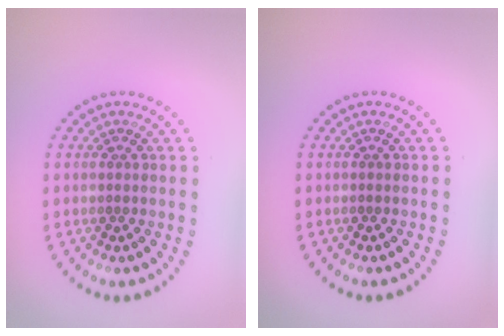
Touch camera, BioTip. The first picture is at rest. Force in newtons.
{"total": 0.0}